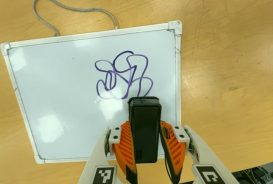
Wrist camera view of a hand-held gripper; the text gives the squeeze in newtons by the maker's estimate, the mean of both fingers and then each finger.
{"total": 4.5, "left": 3.2, "right": 5.9}